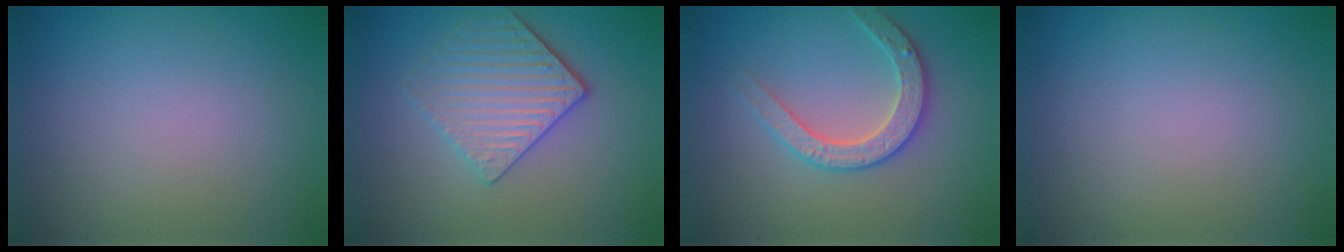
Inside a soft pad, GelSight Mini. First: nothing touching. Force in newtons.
{"total": 3.9, "press": 3.5, "slide": 1.7}
{"total": 3.0, "press": 2.9, "slide": 0.5}
{"total": 0.0}